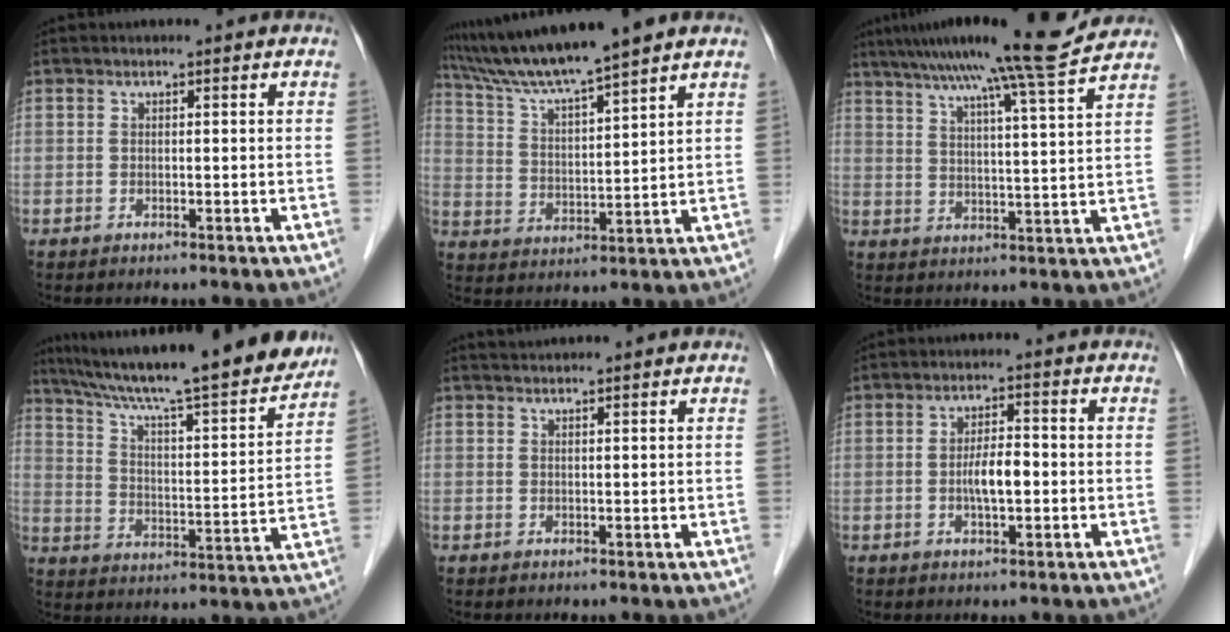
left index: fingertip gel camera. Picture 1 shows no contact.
{"total": 11.5, "force": [10.0, -1.0, 5.5], "torque": [-0.105, 0.017, 0.184]}
{"total": 16.3, "force": [13.8, -1.5, 8.5], "torque": [-0.147, 0.006, 0.192]}
{"total": 24.3, "force": [21.1, 1.7, 11.8], "torque": [-0.196, -0.020, 0.303]}
{"total": 2.8, "force": [2.8, -0.1, 0.6], "torque": [-0.010, 0.024, 0.042]}
{"total": 4.1, "force": [-0.7, 1.1, 3.9], "torque": [-0.077, 0.001, -0.013]}